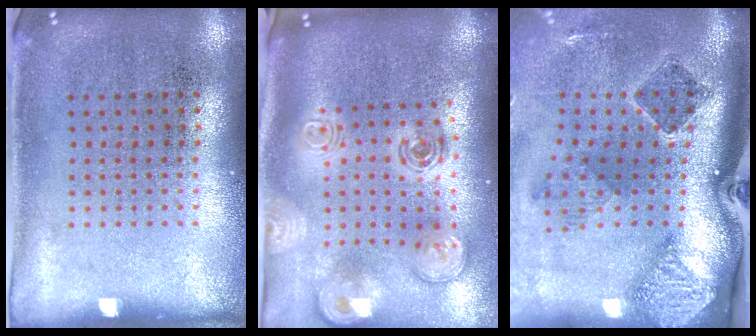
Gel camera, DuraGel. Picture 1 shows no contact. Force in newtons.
{"total": 3.1, "press": 2.1, "slide": 2.3}
{"total": 2.8, "press": 1.8, "slide": 2.1}